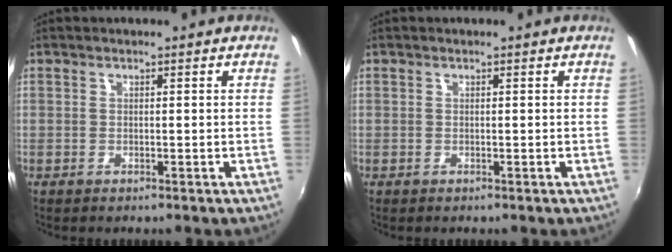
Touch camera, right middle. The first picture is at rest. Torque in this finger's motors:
{"motor_torque": [0.22, -0.29, 0.03, -0.01]}